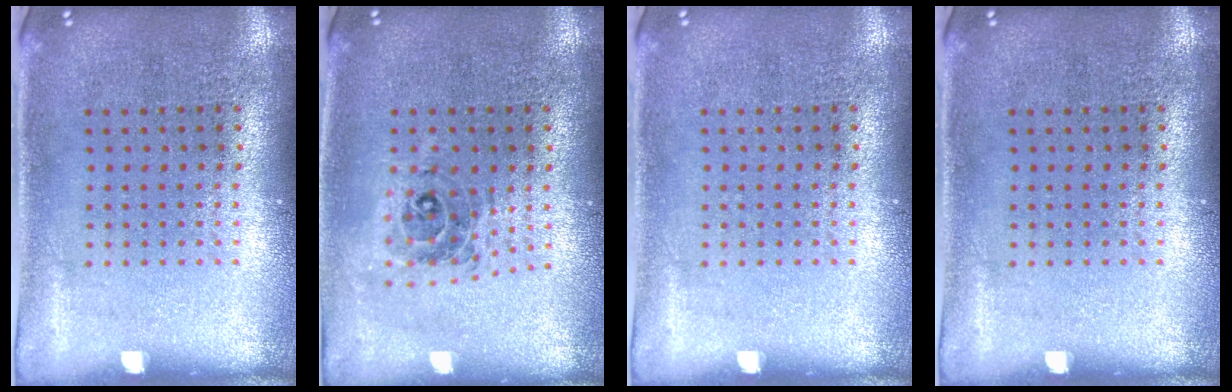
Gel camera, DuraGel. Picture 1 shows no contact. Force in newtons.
{"total": 0.7, "press": 0.7, "slide": 0.1}
{"total": 0.0}
{"total": 0.0}